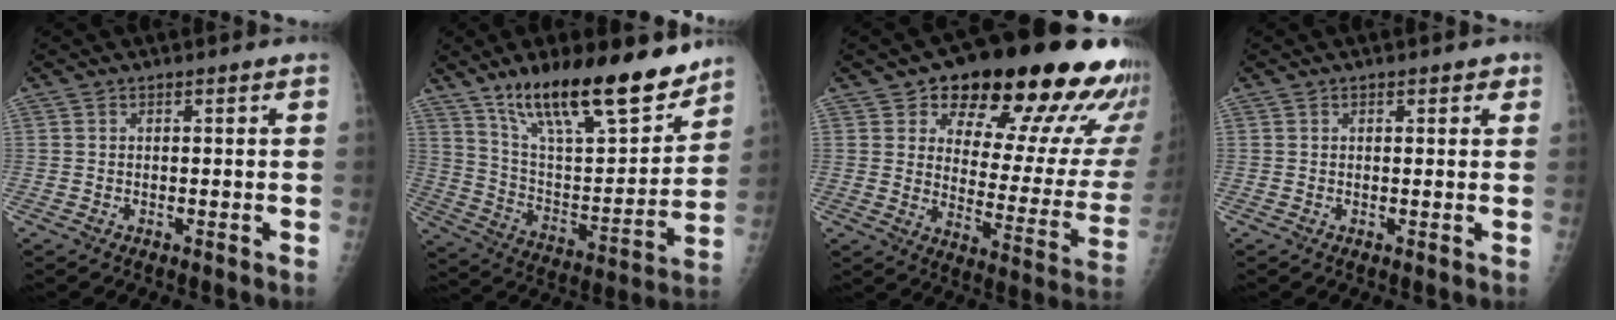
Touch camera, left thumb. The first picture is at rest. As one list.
[{"total": 24.0, "force": [17.1, 7.3, 15.1], "torque": [-0.208, -0.077, 0.291]}, {"total": 25.6, "force": [16.2, 10.4, 16.9], "torque": [-0.181, -0.067, 0.215]}, {"total": 1.8, "force": [1.0, 1.0, 1.2], "torque": [-0.004, -0.001, 0.010]}]